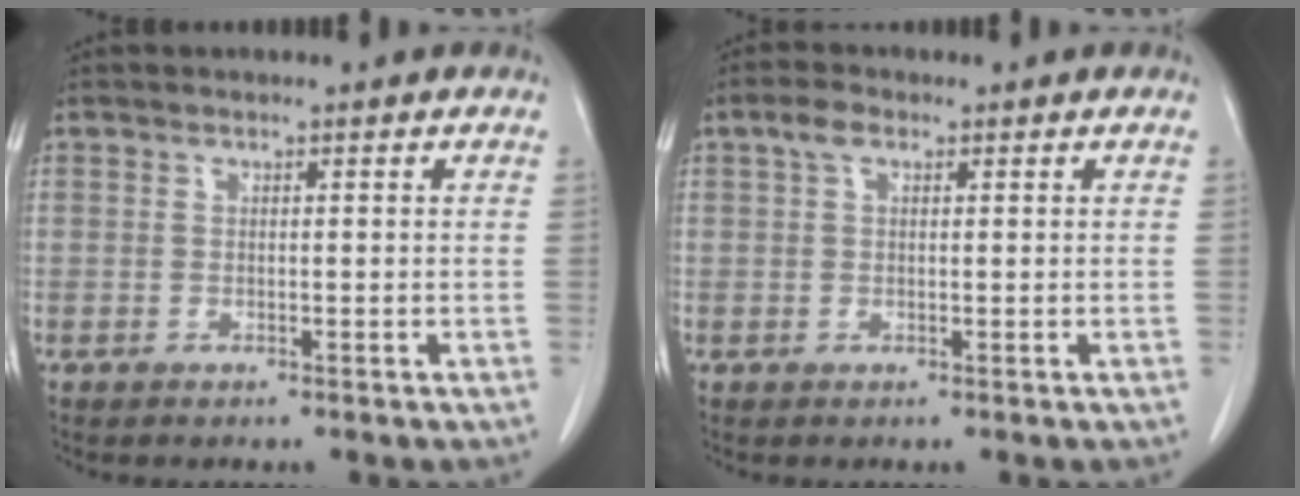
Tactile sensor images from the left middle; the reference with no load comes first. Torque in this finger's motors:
{"motor_torque": [0.36, -0.18, -0.06, 0.00]}